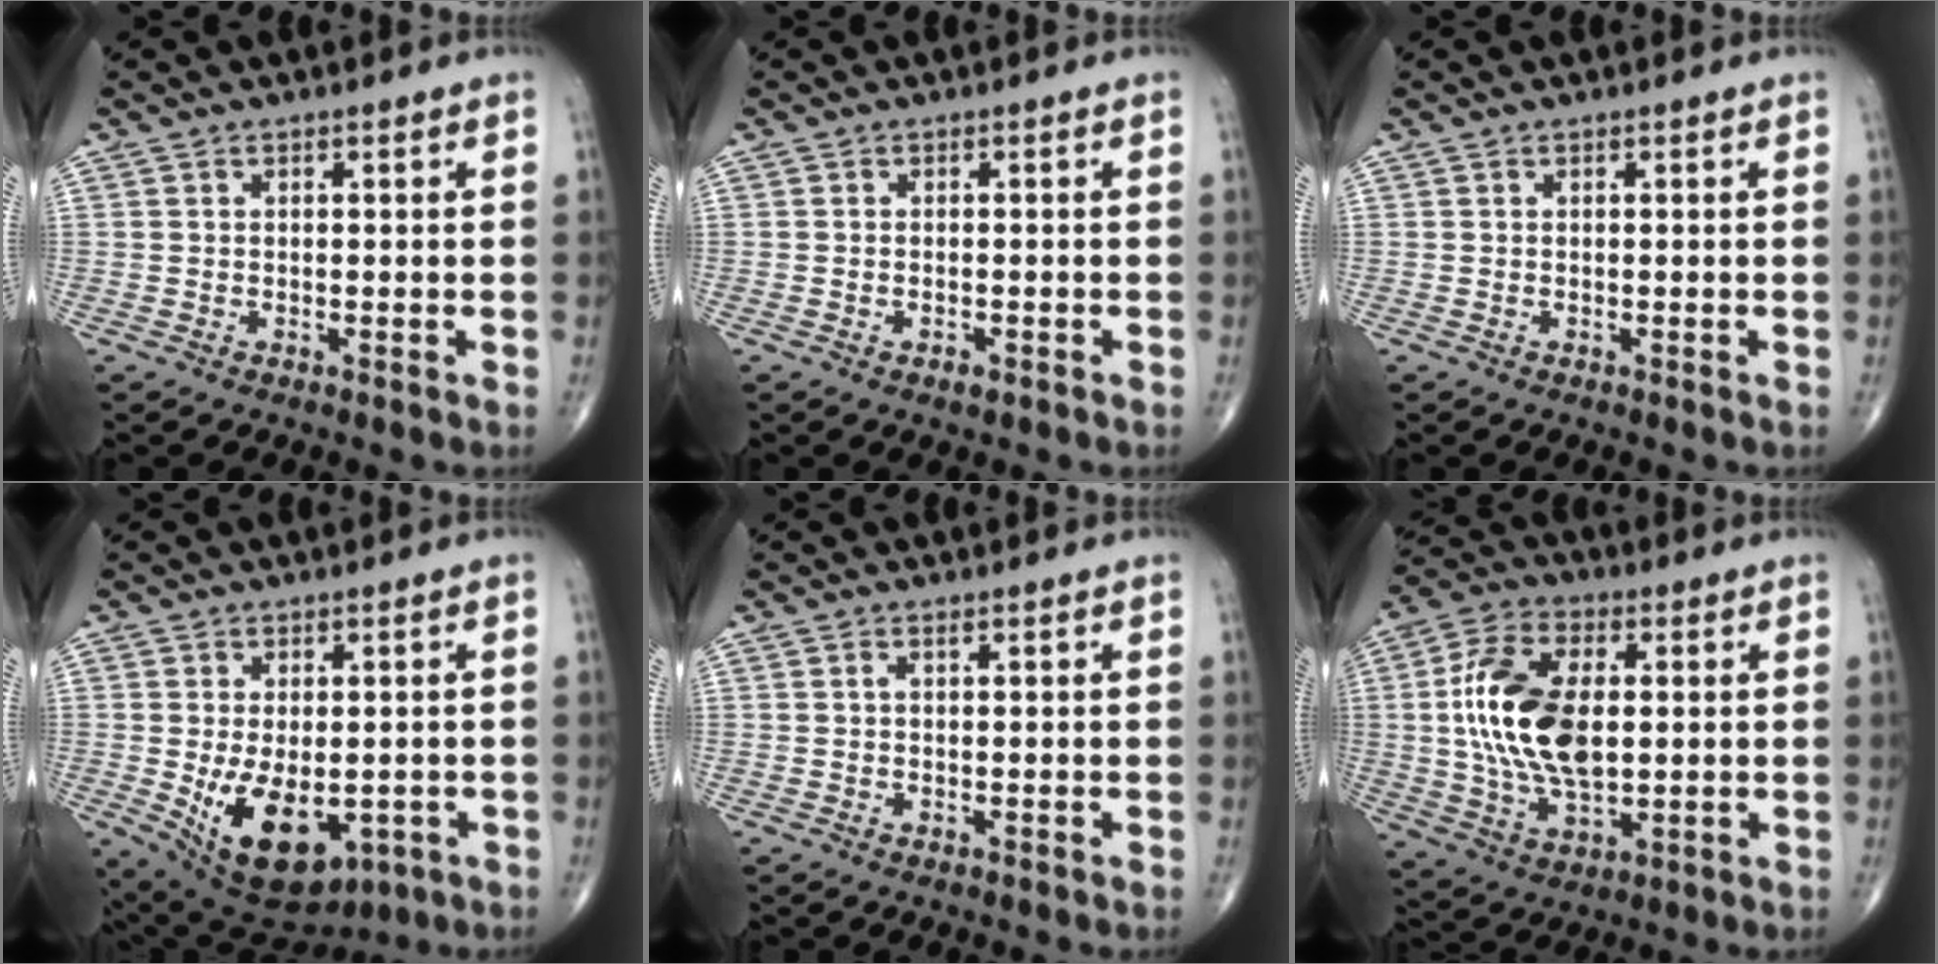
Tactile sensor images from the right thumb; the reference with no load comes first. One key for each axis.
{"total": 1.3, "fx": -0.7, "fy": 0.6, "fz": 0.9, "tx": -0.018, "ty": 0.003, "tz": -0.010}
{"total": 0.0}
{"total": 14.0, "fx": -3.5, "fy": 8.1, "fz": 10.9, "tx": -0.167, "ty": -0.012, "tz": -0.030}
{"total": 0.8, "fx": 0.2, "fy": 0.2, "fz": 0.8, "tx": -0.021, "ty": 0.003, "tz": 0.002}
{"total": 17.5, "fx": 1.3, "fy": 9.6, "fz": 14.5, "tx": -0.281, "ty": 0.003, "tz": 0.027}